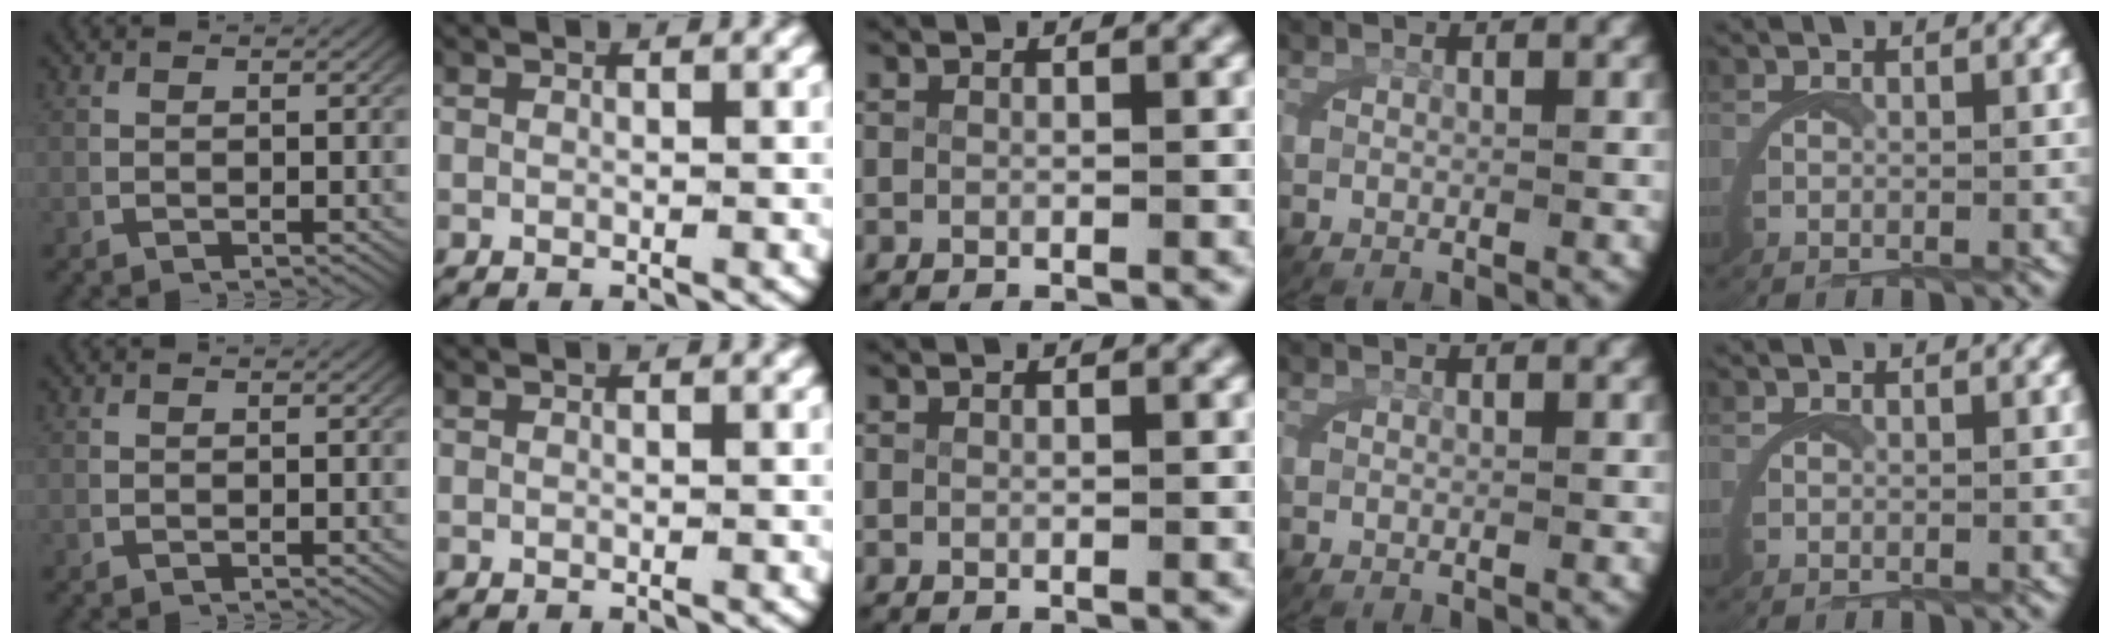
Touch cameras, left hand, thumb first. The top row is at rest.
{"thumb": {"total": 0.7, "force": [0.2, -0.6, -0.2], "torque": [0.007, -0.004, 0.009]}}